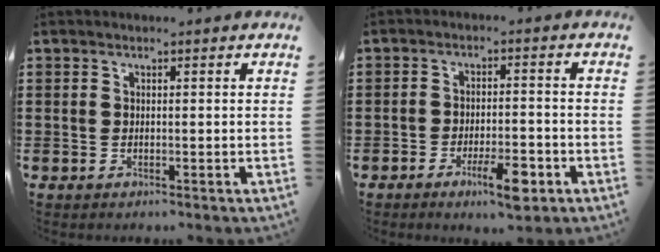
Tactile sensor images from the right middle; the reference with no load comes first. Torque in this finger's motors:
{"motor_torque": [0.36, -0.14, 0.17, 0.09]}